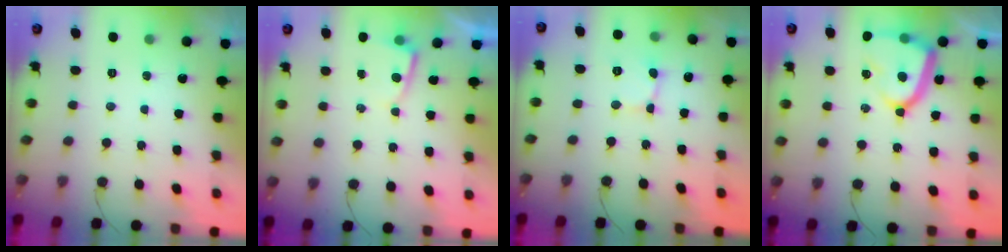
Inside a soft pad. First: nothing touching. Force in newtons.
{"total": 2.0, "press": 2.0, "slide": 0.2}
{"total": 1.8, "press": 1.7, "slide": 0.2}
{"total": 15.2, "press": 15.1, "slide": 1.6}